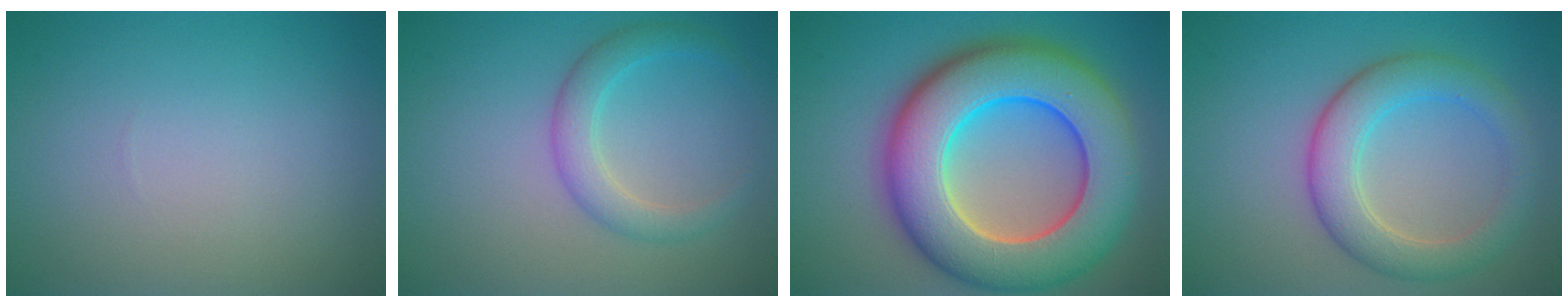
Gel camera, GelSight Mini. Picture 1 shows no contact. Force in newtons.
{"total": 2.9, "press": 2.9, "slide": 0.1}
{"total": 13.6, "press": 13.6, "slide": 0.6}
{"total": 5.0, "press": 5.0, "slide": 0.1}